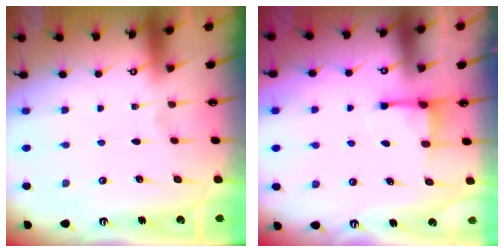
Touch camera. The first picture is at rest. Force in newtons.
{"total": 2.2, "press": 2.2, "slide": 0.5}